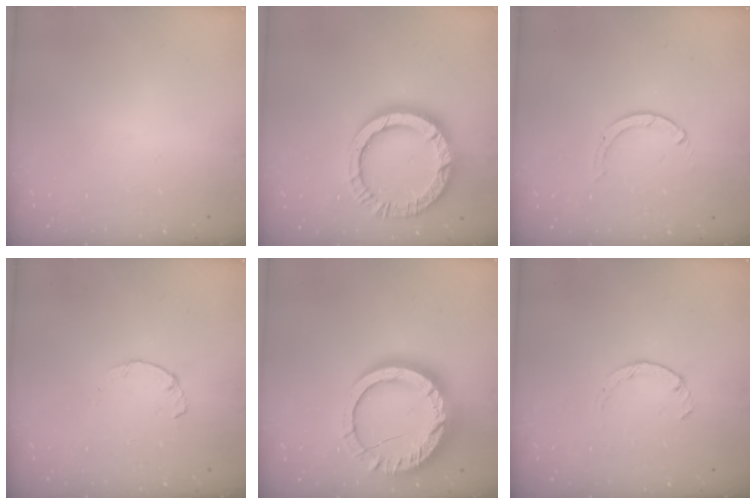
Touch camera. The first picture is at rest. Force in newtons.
{"total": 16.2, "press": 16.1, "slide": 1.6}
{"total": 0.0}
{"total": 2.2, "press": 2.2, "slide": 0.2}
{"total": 19.6, "press": 19.5, "slide": 1.8}
{"total": 2.2, "press": 2.1, "slide": 0.4}